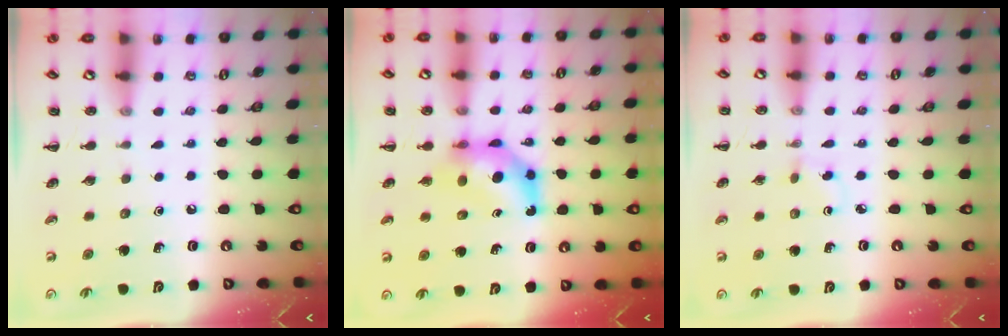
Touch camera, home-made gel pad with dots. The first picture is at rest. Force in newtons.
{"total": 7.0, "press": 6.8, "slide": 1.4}
{"total": 1.8, "press": 1.6, "slide": 0.8}